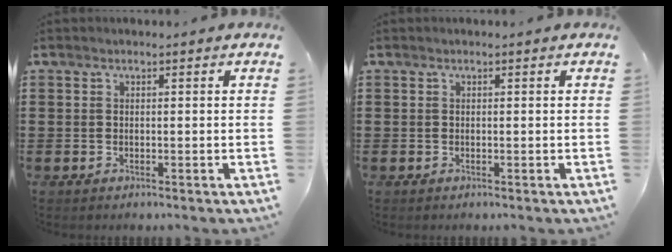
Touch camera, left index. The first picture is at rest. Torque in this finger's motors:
{"motor_torque": [-0.02, -0.02, 0.00, 0.00]}